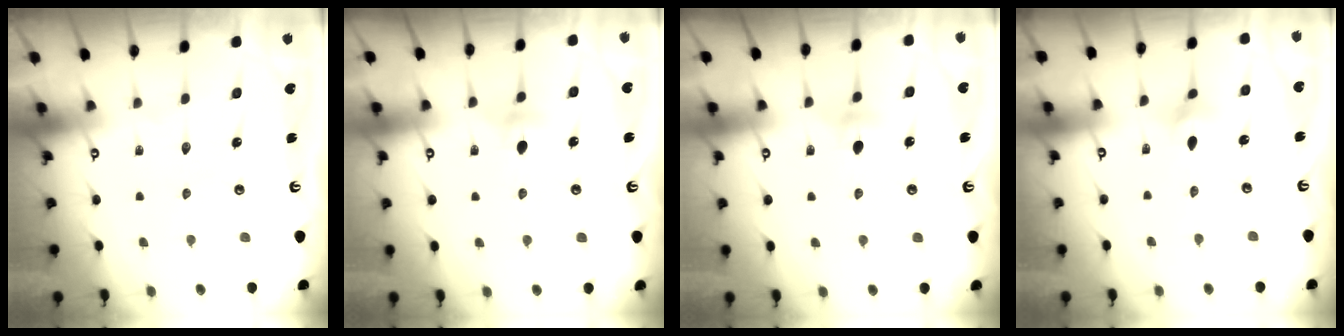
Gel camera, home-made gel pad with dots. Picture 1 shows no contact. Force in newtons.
{"total": 4.2, "press": 4.1, "slide": 0.6}
{"total": 4.2, "press": 4.1, "slide": 0.6}
{"total": 2.8, "press": 2.8, "slide": 0.6}